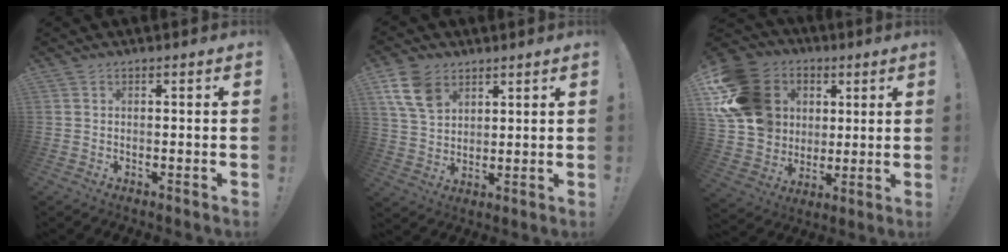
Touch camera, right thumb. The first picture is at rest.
{"total": 11.7, "force": [6.4, 7.8, 6.0], "torque": [-0.108, -0.025, 0.127]}
{"total": 20.7, "force": [5.4, 17.4, 9.8], "torque": [-0.172, -0.015, 0.134]}